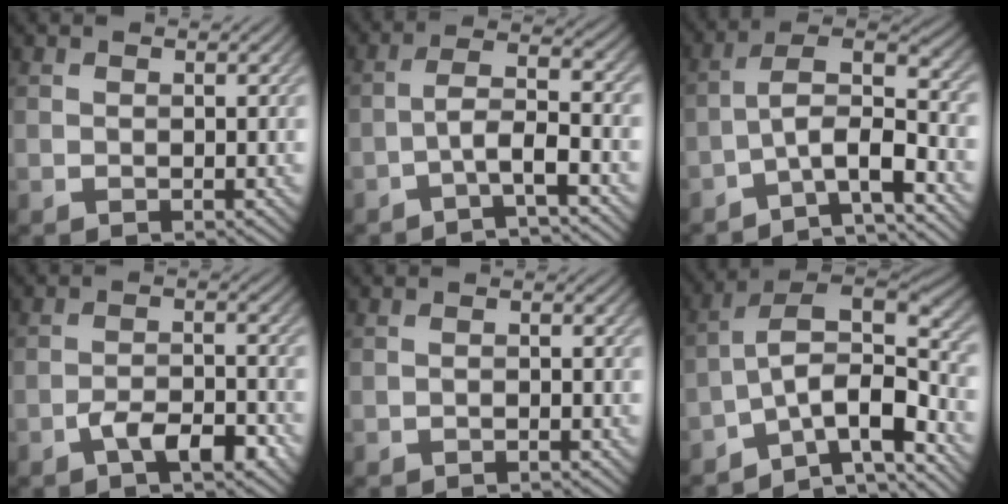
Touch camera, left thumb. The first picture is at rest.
{"total": 5.6, "force": [-3.0, 1.1, 4.6], "torque": [-0.081, 0.015, -0.064]}
{"total": 8.4, "force": [-4.6, 2.3, 6.6], "torque": [-0.105, 0.008, -0.089]}
{"total": 4.9, "force": [-2.9, 1.8, 3.5], "torque": [-0.061, 0.007, -0.054]}
{"total": 0.8, "force": [-0.6, 0.1, 0.5], "torque": [-0.009, 0.002, -0.014]}
{"total": 11.4, "force": [-6.9, 4.2, 8.1], "torque": [-0.134, 0.002, -0.136]}